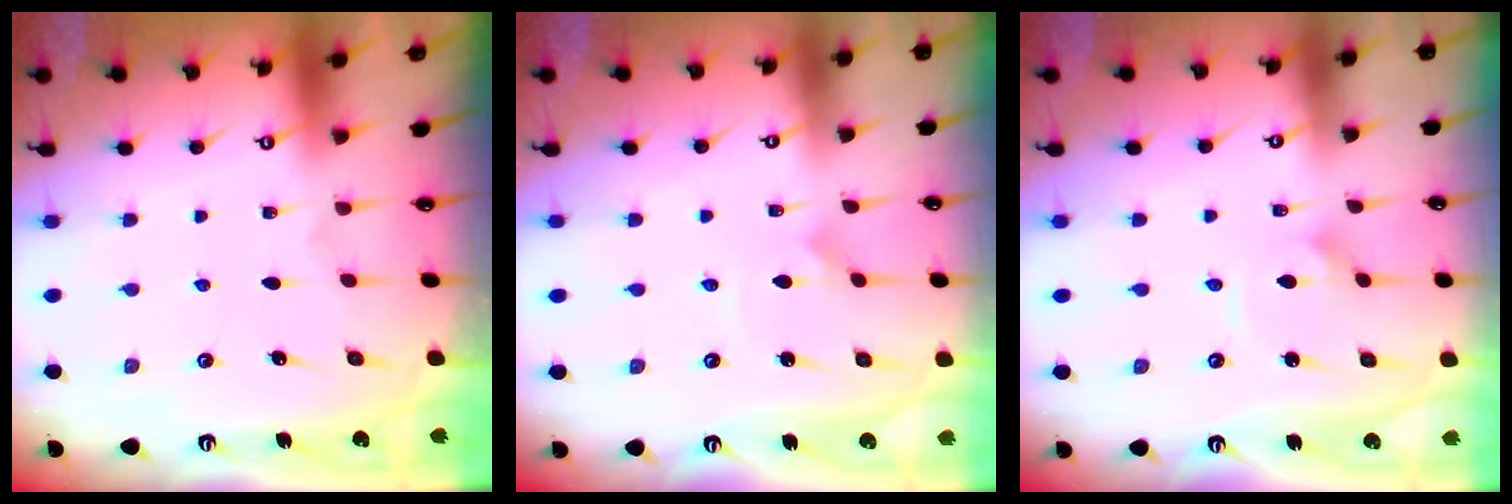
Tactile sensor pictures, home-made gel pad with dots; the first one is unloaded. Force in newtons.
{"total": 1.9, "press": 1.9, "slide": 0.1}
{"total": 2.3, "press": 2.3, "slide": 0.1}